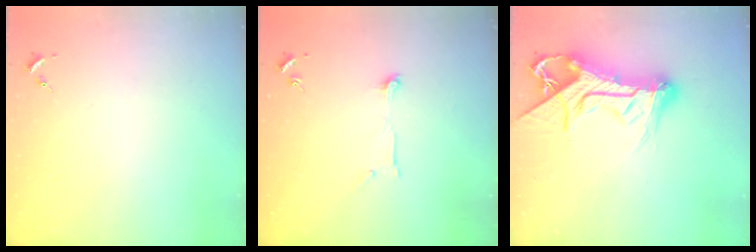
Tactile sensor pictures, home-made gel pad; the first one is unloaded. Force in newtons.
{"total": 5.4, "press": 5.4, "slide": 0.4}
{"total": 20.6, "press": 20.5, "slide": 1.9}